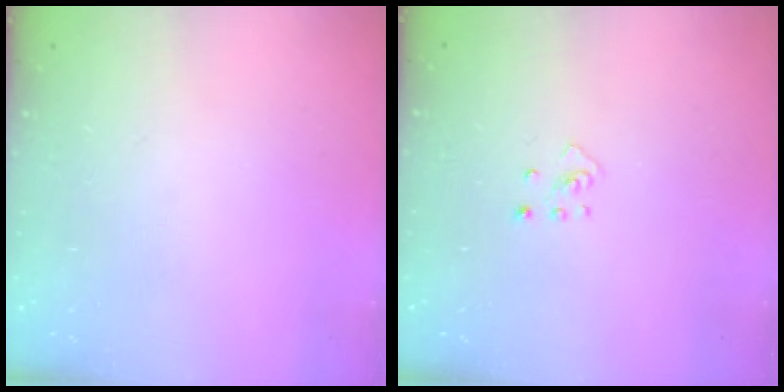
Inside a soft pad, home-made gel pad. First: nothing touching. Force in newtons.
{"total": 3.6, "press": 3.6, "slide": 0.4}